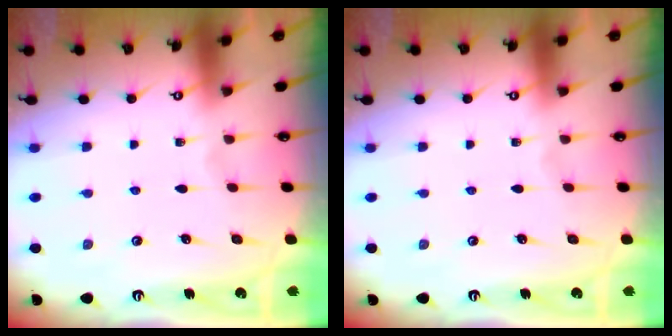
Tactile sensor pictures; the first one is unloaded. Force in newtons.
{"total": 0.0}